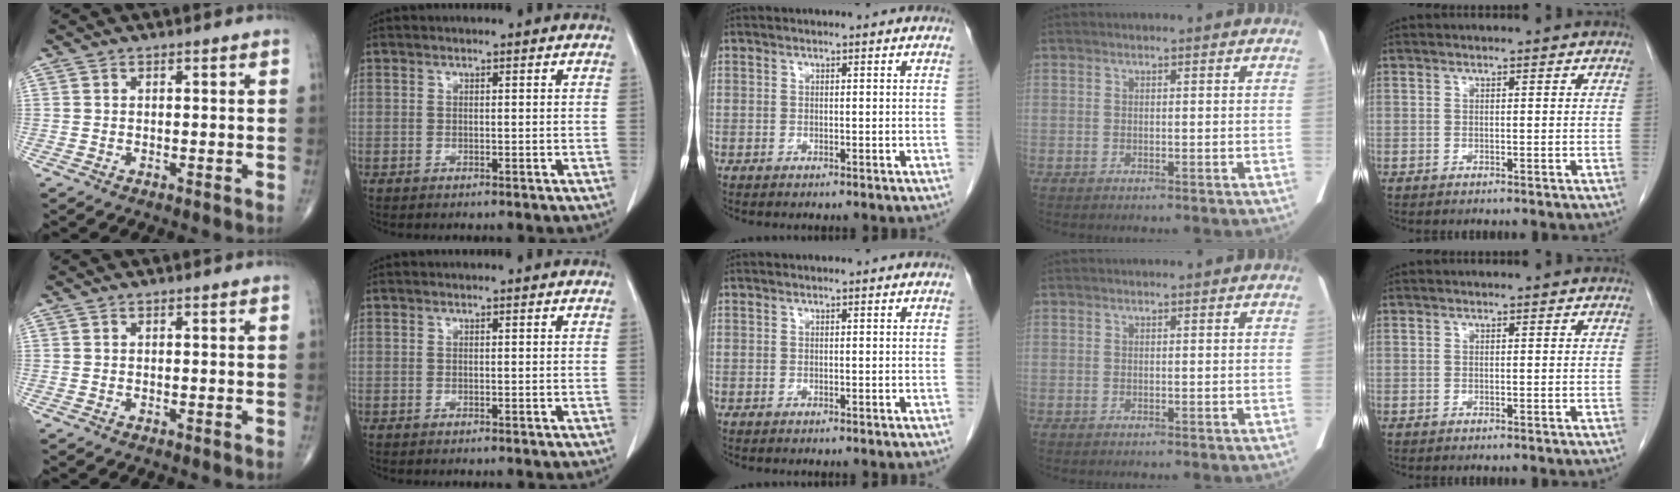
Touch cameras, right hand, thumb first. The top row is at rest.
{}